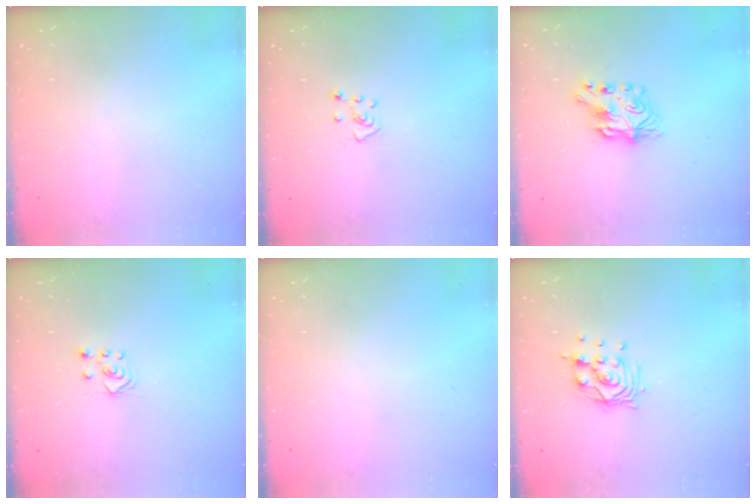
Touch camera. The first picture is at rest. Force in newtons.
{"total": 4.3, "press": 4.2, "slide": 0.4}
{"total": 7.7, "press": 7.7, "slide": 0.7}
{"total": 3.6, "press": 3.6, "slide": 0.4}
{"total": 0.0}
{"total": 9.6, "press": 9.5, "slide": 1.2}